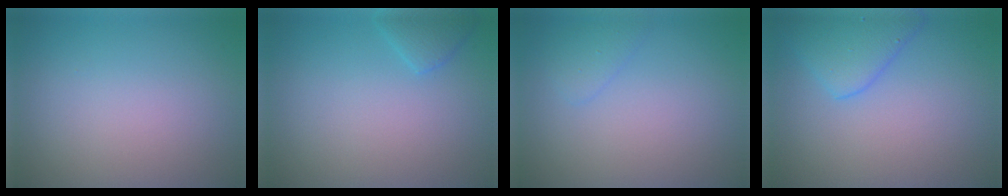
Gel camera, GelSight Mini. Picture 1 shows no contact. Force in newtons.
{"total": 1.6, "press": 1.6, "slide": 0.2}
{"total": 1.3, "press": 1.3, "slide": 0.0}
{"total": 2.9, "press": 2.9, "slide": 0.0}